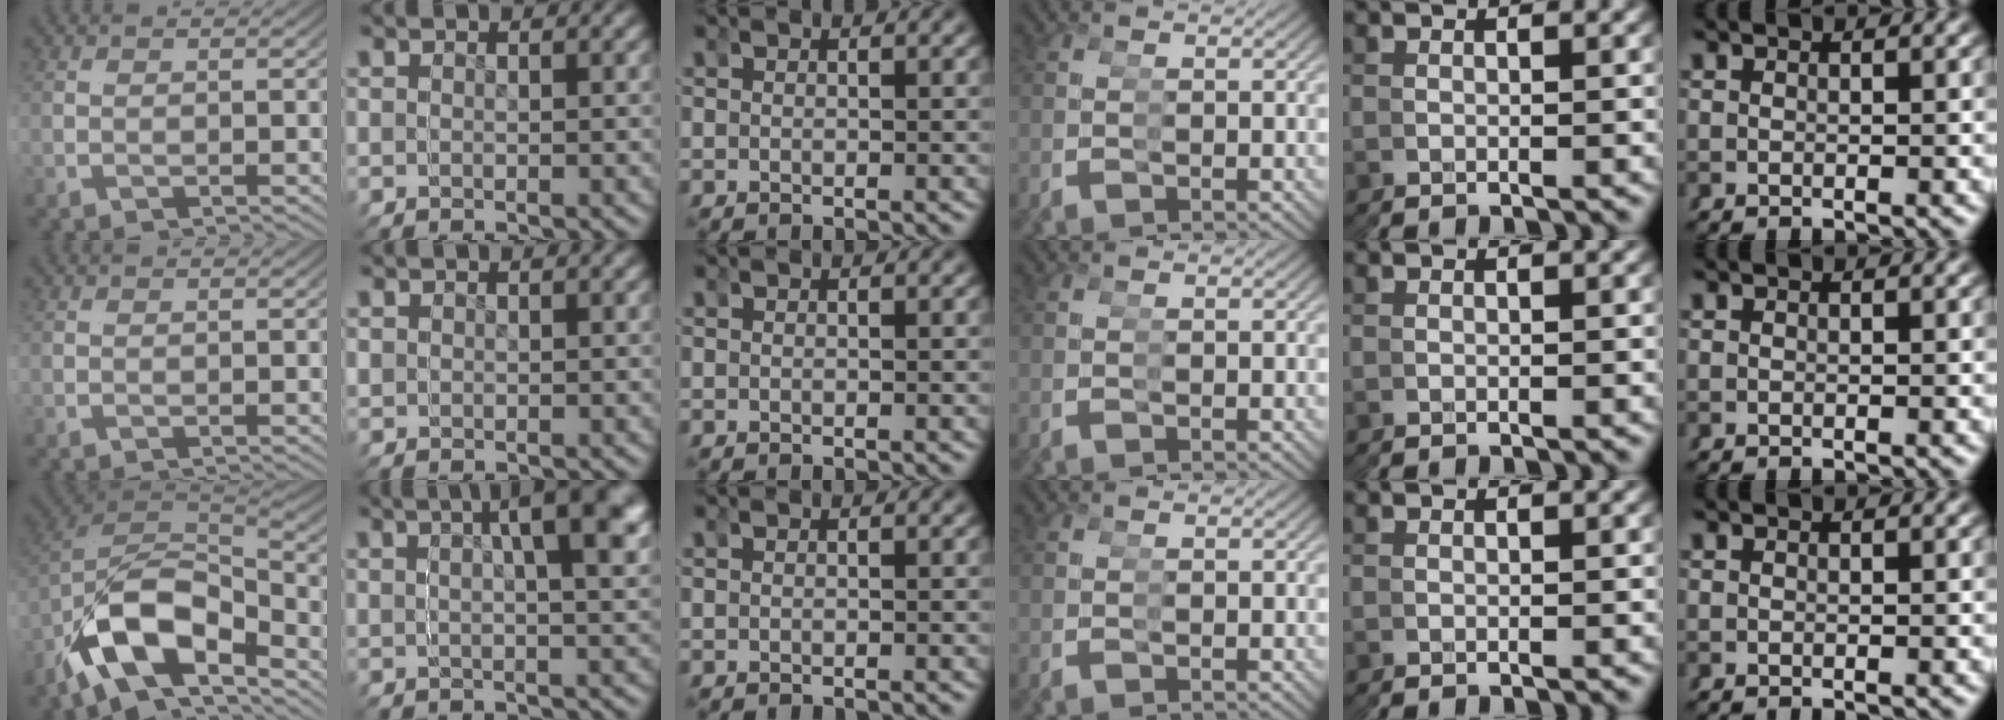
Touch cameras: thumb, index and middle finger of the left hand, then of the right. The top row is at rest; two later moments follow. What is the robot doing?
{"motion": "grasp_and_lifting", "object": "toy banana"}